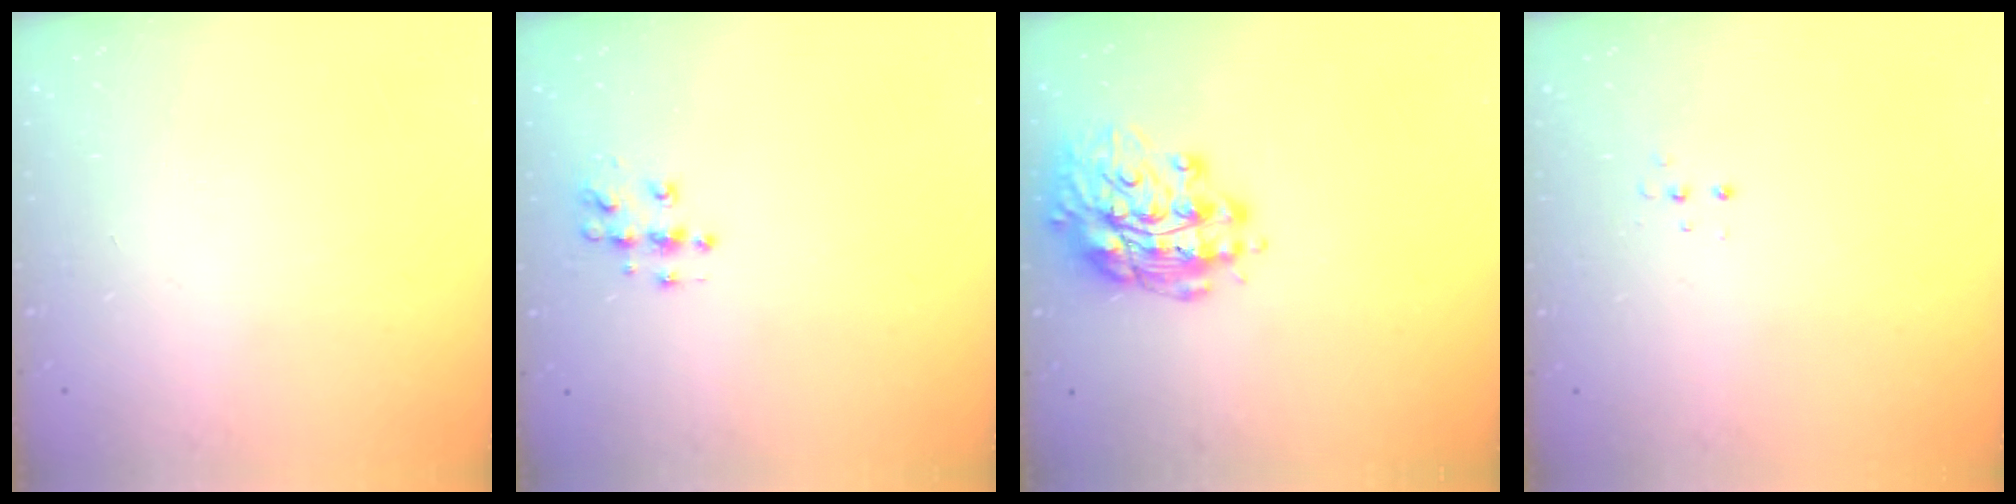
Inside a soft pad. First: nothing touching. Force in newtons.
{"total": 7.5, "press": 7.5, "slide": 0.3}
{"total": 15.2, "press": 15.2, "slide": 0.8}
{"total": 3.6, "press": 3.5, "slide": 0.8}